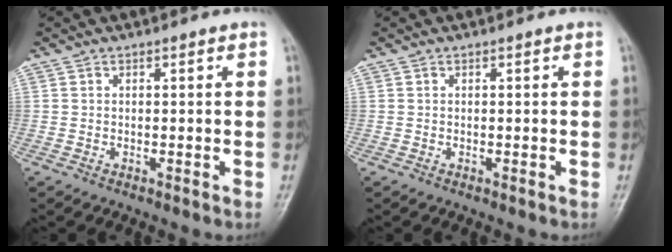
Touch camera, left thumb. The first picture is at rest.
{"total": 0.0}